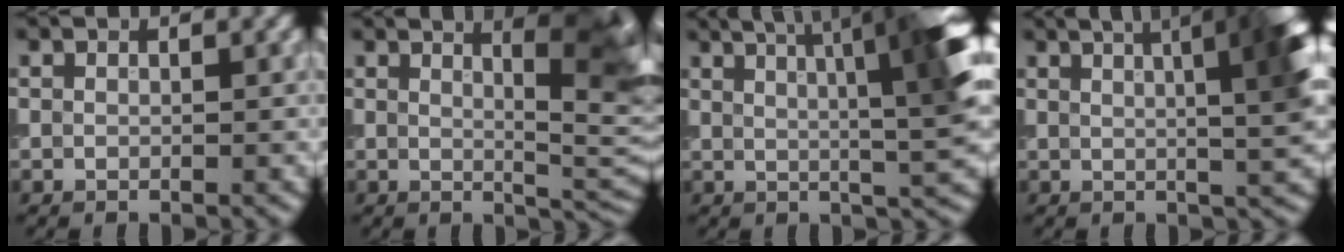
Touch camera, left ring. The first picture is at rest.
{"total": 12.5, "force": [4.8, 4.9, 10.5], "torque": [-0.081, 0.053, 0.043]}
{"total": 10.8, "force": [4.1, 2.4, 9.7], "torque": [-0.098, 0.036, 0.048]}
{"total": 12.2, "force": [4.4, 4.7, 10.4], "torque": [-0.086, 0.063, 0.032]}